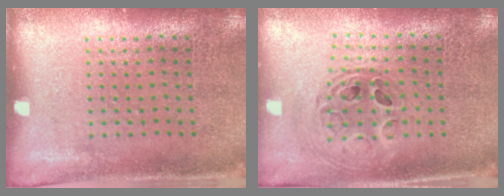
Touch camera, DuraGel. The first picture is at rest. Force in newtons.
{"total": 0.9, "press": 0.9, "slide": 0.2}